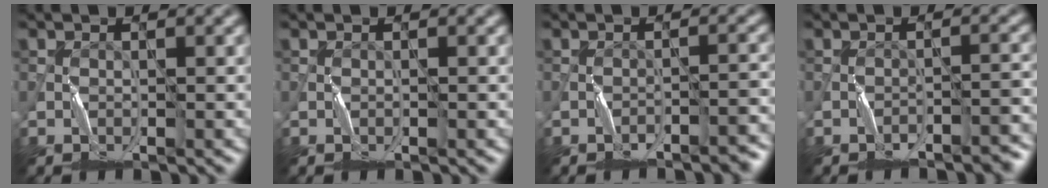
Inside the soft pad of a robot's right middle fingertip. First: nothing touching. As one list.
[{"total": 0.0}, {"total": 2.5, "force": [-2.2, 0.4, 1.1], "torque": [-0.012, 0.013, -0.031]}, {"total": 2.8, "force": [-2.5, 0.4, 1.3], "torque": [-0.015, 0.014, -0.035]}]